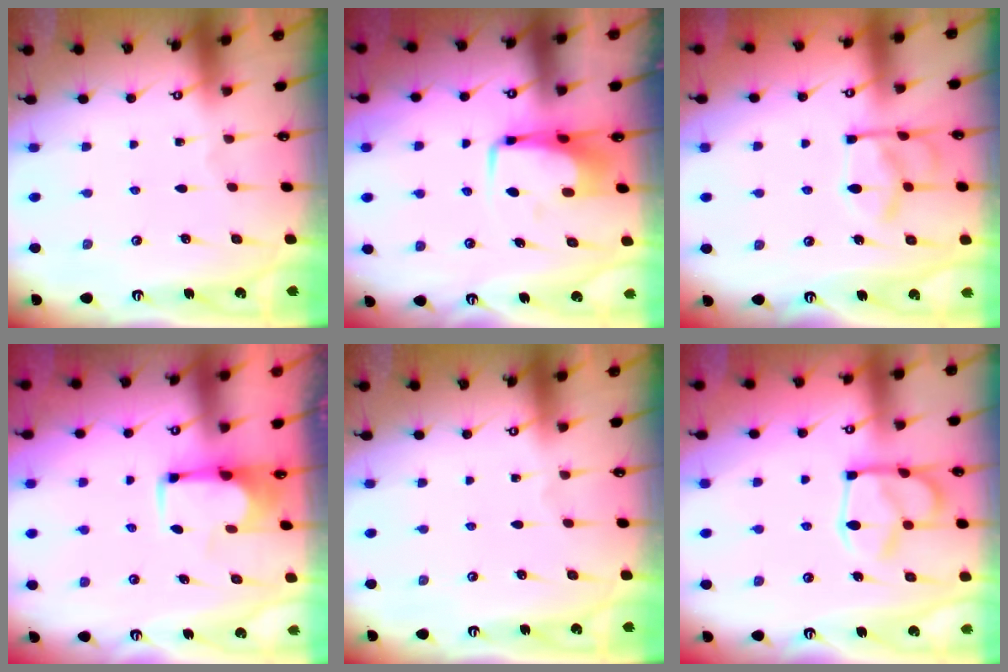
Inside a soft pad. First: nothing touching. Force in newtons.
{"total": 7.1, "press": 7.0, "slide": 1.4}
{"total": 11.1, "press": 11.1, "slide": 0.1}
{"total": 1.9, "press": 1.6, "slide": 1.0}
{"total": 0.0}
{"total": 9.7, "press": 9.7, "slide": 1.1}